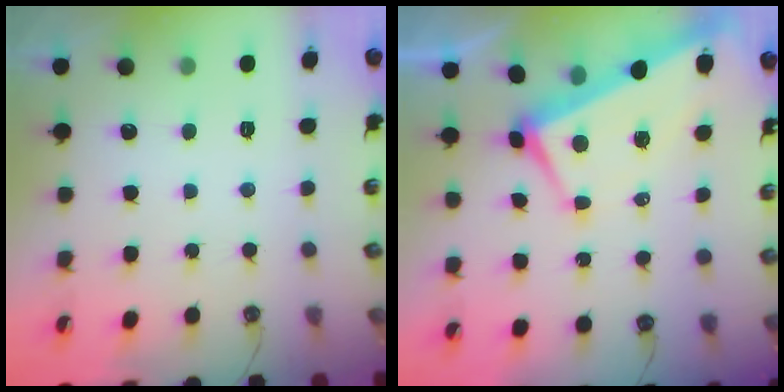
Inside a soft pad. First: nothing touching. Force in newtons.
{"total": 1.4, "press": 0.9, "slide": 1.0}